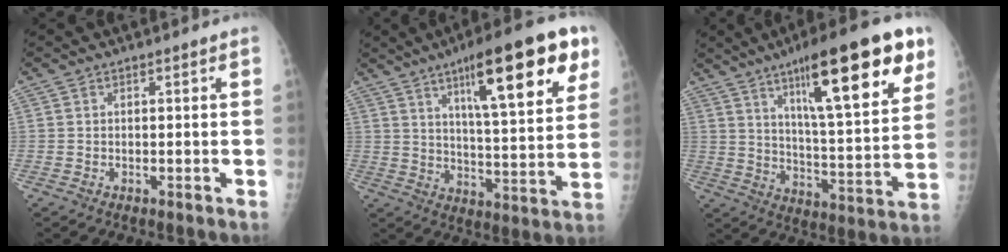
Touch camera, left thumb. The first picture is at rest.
{"total": 22.1, "force": [11.2, 5.4, 18.2], "torque": [-0.235, -0.028, 0.166]}
{"total": 24.8, "force": [12.9, 5.8, 20.3], "torque": [-0.277, -0.033, 0.202]}